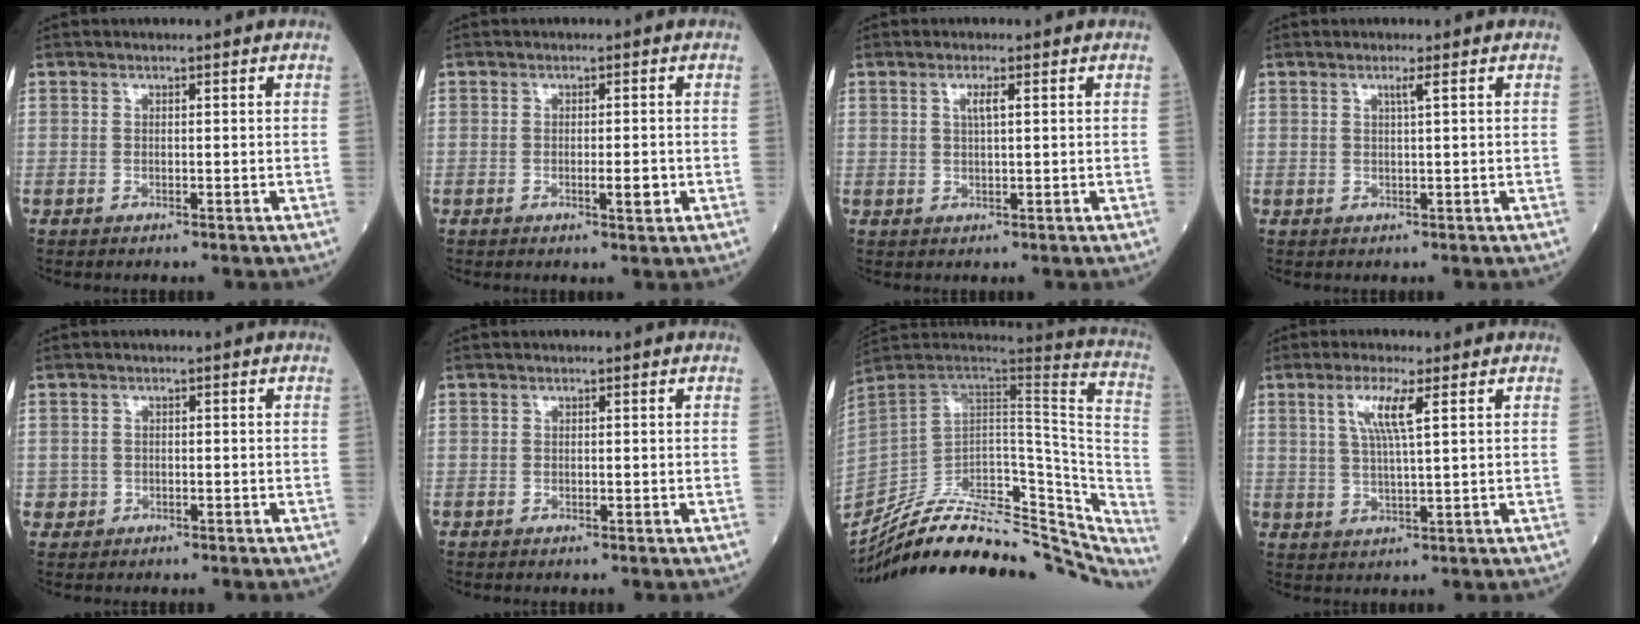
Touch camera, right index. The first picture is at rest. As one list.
[{"total": 2.4, "force": [-0.6, 0.4, 2.3], "torque": [-0.035, -0.002, -0.007]}, {"total": 1.9, "force": [0.7, 0.2, 1.7], "torque": [-0.034, 0.001, 0.012]}, {"total": 1.2, "force": [0.5, -0.3, 1.0], "torque": [-0.024, -0.003, 0.011]}, {"total": 1.5, "force": [-0.4, 1.4, 0.2], "torque": [0.000, 0.006, -0.005]}, {"total": 0.0}, {"total": 35.1, "force": [-30.1, 11.2, 14.3], "torque": [-0.193, -0.004, -0.401]}, {"total": 5.5, "force": [2.2, 0.1, 5.0], "torque": [-0.101, 0.001, 0.044]}]